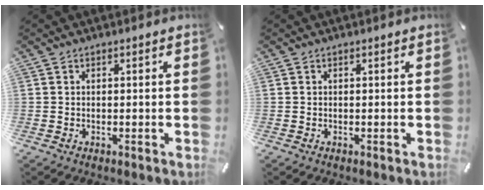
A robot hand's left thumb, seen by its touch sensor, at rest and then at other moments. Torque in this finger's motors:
{"motor_torque": [-0.09, 0.10, -0.08, 0.08, 0.00]}